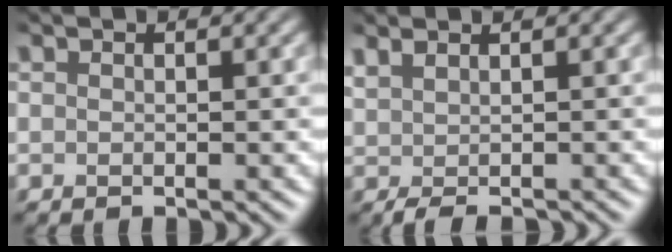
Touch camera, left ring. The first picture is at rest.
{"total": 1.6, "force": [0.1, 0.3, 1.6], "torque": [-0.030, 0.002, 0.007]}